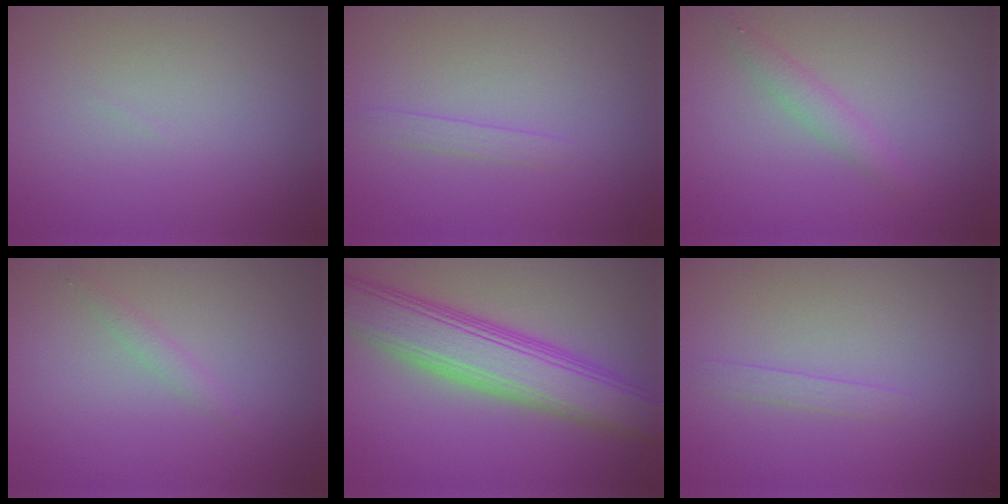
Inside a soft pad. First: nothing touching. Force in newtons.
{"total": 1.0, "press": 1.0, "slide": 0.1}
{"total": 1.7, "press": 1.7, "slide": 0.0}
{"total": 1.0, "press": 1.0, "slide": 0.0}
{"total": 8.3, "press": 8.3, "slide": 0.1}
{"total": 1.0, "press": 1.0, "slide": 0.1}